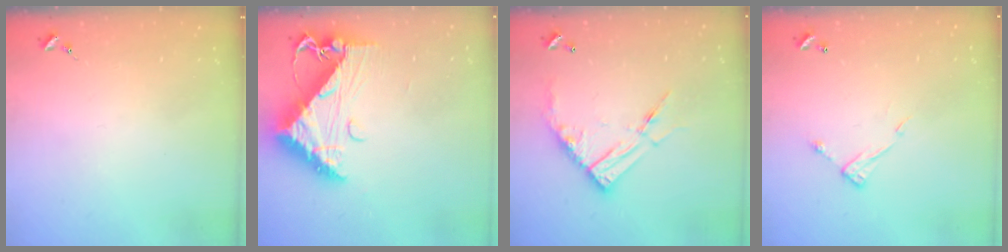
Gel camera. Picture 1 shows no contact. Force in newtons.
{"total": 12.7, "press": 12.7, "slide": 1.3}
{"total": 14.1, "press": 14.0, "slide": 1.4}
{"total": 7.5, "press": 7.5, "slide": 0.2}